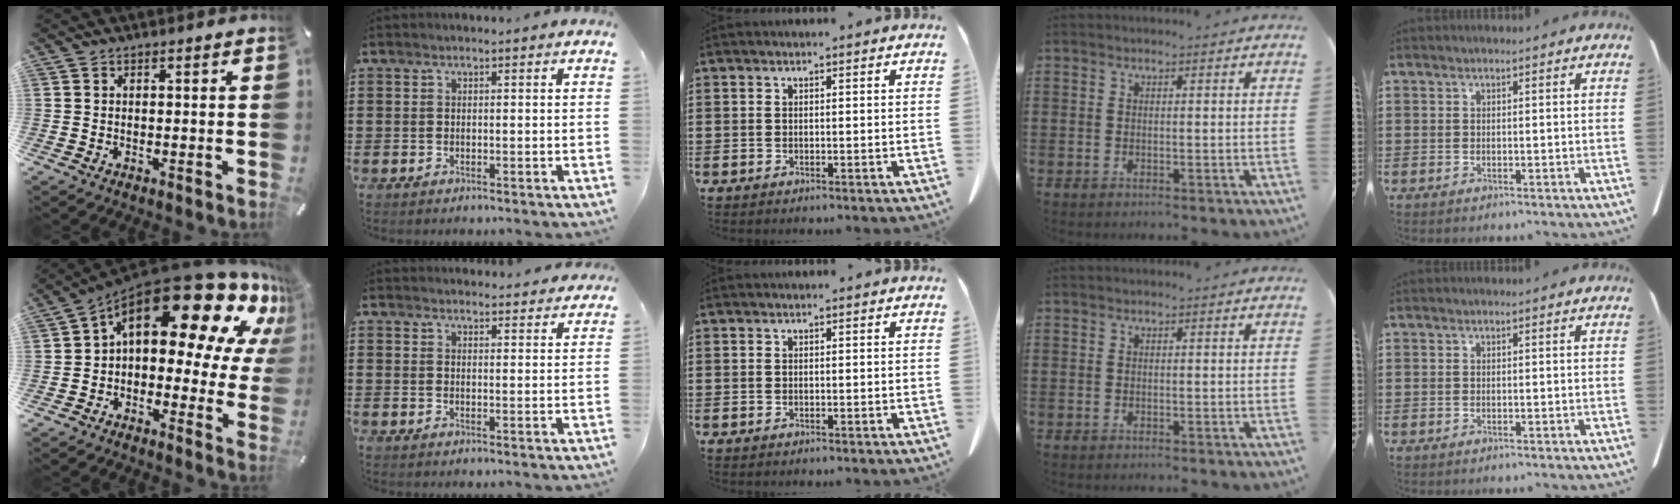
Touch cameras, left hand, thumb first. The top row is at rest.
{"thumb": {"total": 23.2, "force": [11.8, 11.0, 16.7], "torque": [-0.260, -0.093, 0.200]}, "index": {"total": 2.9, "force": [2.9, 0.1, -0.1], "torque": [0.001, -0.014, 0.054]}}